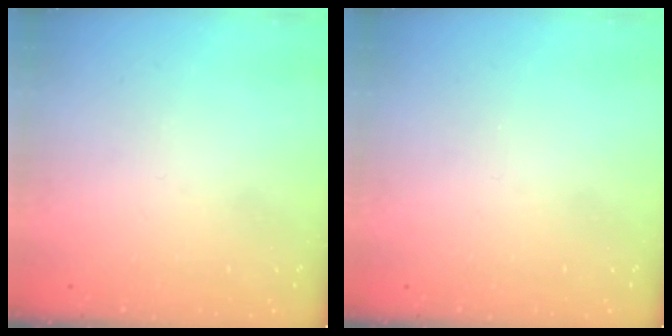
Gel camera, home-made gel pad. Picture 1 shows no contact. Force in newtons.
{"total": 0.0}